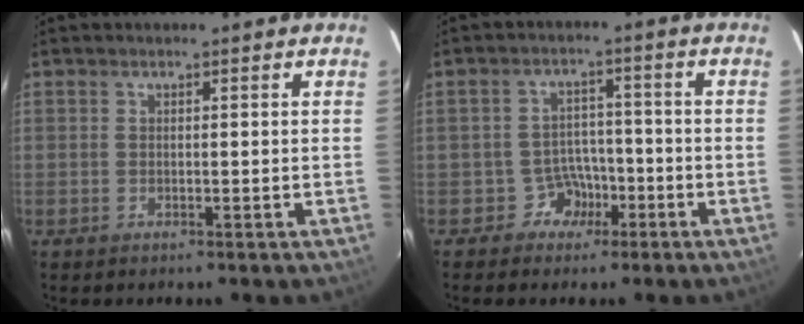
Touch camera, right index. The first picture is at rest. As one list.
[{"total": 4.7, "force": [-2.8, 3.8, 0.3], "torque": [-0.008, 0.024, -0.044]}]